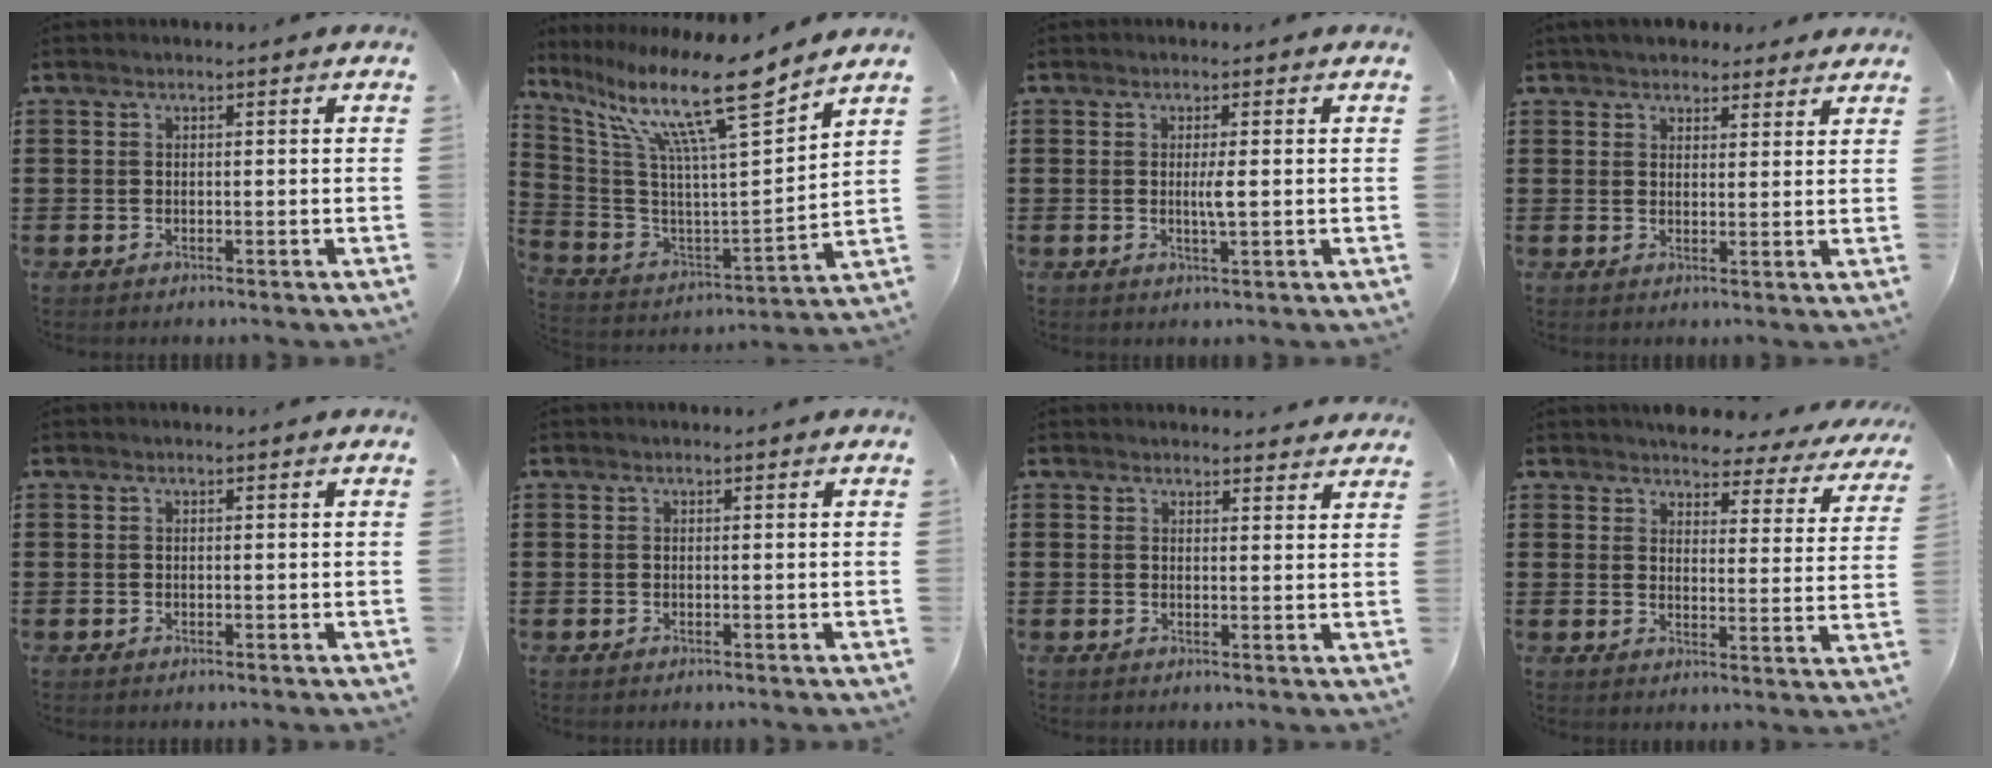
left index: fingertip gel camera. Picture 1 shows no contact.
{"total": 15.7, "force": [10.6, 2.1, 11.3], "torque": [-0.229, -0.059, 0.166]}
{"total": 2.1, "force": [0.0, -0.1, 2.1], "torque": [-0.040, -0.005, -0.003]}
{"total": 3.8, "force": [3.5, 1.3, 0.8], "torque": [-0.026, -0.001, 0.065]}
{"total": 0.0}
{"total": 0.0}
{"total": 2.0, "force": [1.9, 0.4, 0.0], "torque": [0.003, -0.006, 0.036]}
{"total": 4.4, "force": [4.3, 0.8, 0.7], "torque": [-0.030, -0.028, 0.073]}